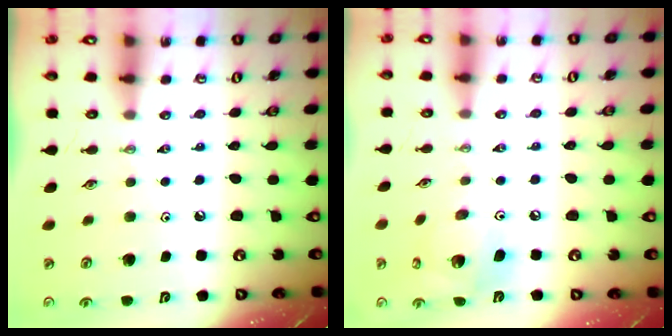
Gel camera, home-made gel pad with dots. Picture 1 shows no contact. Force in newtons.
{"total": 12.3, "press": 12.2, "slide": 1.6}